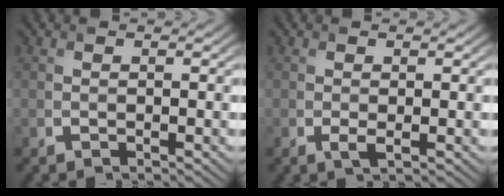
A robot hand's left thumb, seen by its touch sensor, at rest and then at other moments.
{"total": 1.2, "force": [-0.2, 0.5, 1.0], "torque": [-0.025, -0.007, -0.003]}